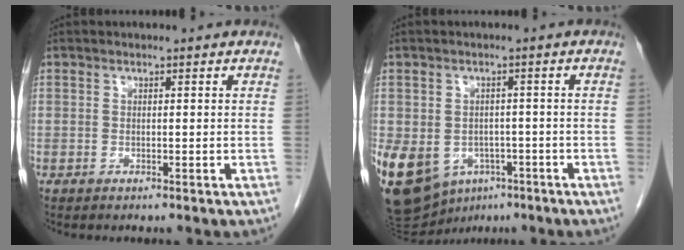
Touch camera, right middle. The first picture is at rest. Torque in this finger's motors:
{"motor_torque": [0.75, 0.20, 1.05, 0.21]}